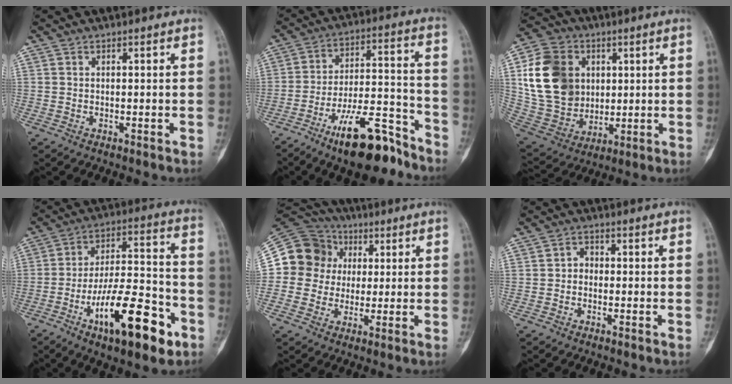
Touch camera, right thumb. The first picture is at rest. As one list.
[{"total": 16.8, "force": [-11.5, 5.5, 11.0], "torque": [-0.157, 0.089, -0.187]}, {"total": 19.0, "force": [4.0, 15.2, 10.7], "torque": [-0.185, 0.000, 0.084]}, {"total": 20.8, "force": [-9.5, 7.2, 17.1], "torque": [-0.269, 0.055, -0.149]}, {"total": 13.7, "force": [1.7, 13.0, 3.9], "torque": [-0.048, 0.036, 0.028]}, {"total": 2.3, "force": [-0.4, 1.9, 1.2], "torque": [-0.007, 0.011, -0.016]}]